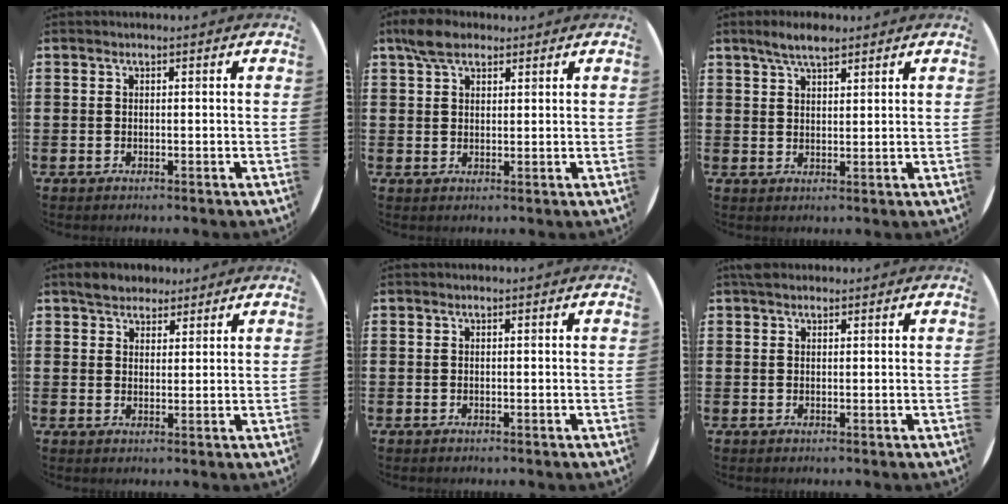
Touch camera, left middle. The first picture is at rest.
{"total": 4.0, "force": [3.1, 1.9, 1.8], "torque": [-0.034, 0.004, 0.056]}
{"total": 4.1, "force": [3.4, 1.1, 2.1], "torque": [-0.039, -0.003, 0.059]}
{"total": 3.2, "force": [2.9, 1.5, 0.1], "torque": [-0.004, 0.001, 0.054]}
{"total": 0.0}
{"total": 1.2, "force": [1.0, 0.5, 0.2], "torque": [0.002, 0.000, 0.018]}